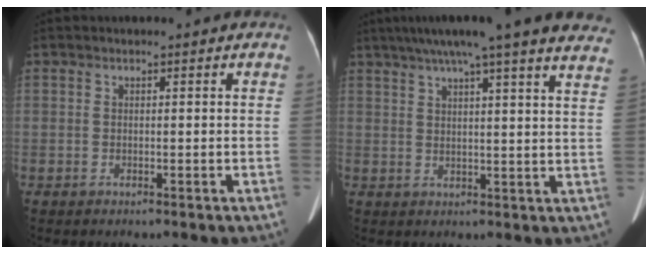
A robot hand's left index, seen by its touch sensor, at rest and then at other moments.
{"total": 24.4, "force": [20.9, 0.9, 12.7], "torque": [-0.188, -0.001, 0.250]}